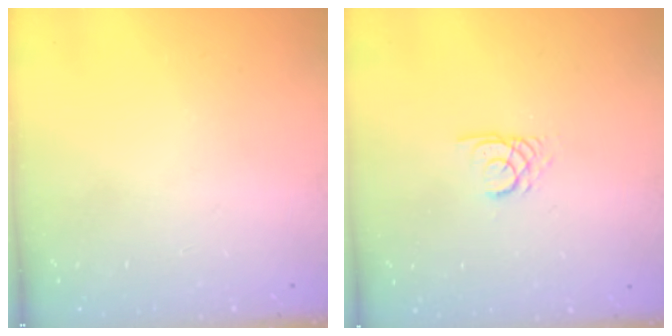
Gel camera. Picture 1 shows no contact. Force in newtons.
{"total": 2.7, "press": 2.7, "slide": 0.1}